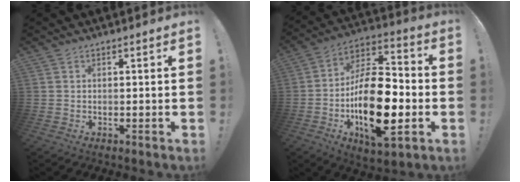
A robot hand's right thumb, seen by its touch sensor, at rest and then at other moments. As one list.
[{"total": 23.9, "force": [-5.9, 11.8, 19.9], "torque": [-0.346, 0.030, -0.086]}]